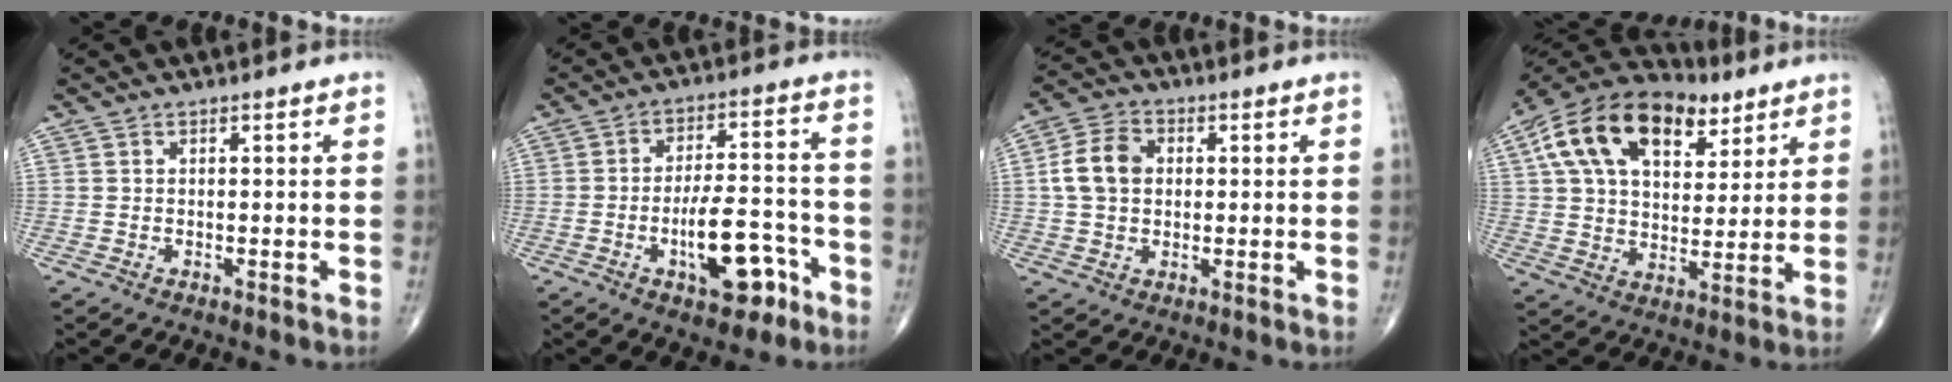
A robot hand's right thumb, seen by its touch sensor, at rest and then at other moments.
{"total": 11.9, "force": [-5.1, 5.2, 9.4], "torque": [-0.132, 0.040, -0.073]}
{"total": 8.1, "force": [0.8, 6.1, 5.3], "torque": [-0.090, 0.014, 0.010]}
{"total": 21.8, "force": [10.0, 12.7, 14.7], "torque": [-0.240, 0.004, 0.169]}